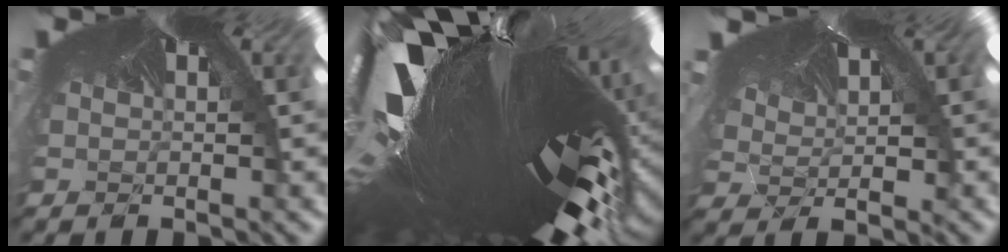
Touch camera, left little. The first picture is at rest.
{"total": 5.3, "force": [-3.8, -0.3, 3.6], "torque": [-0.116, -0.119, -0.006]}
{"total": 2.4, "force": [1.2, 0.9, 1.9], "torque": [-0.044, 0.007, 0.048]}